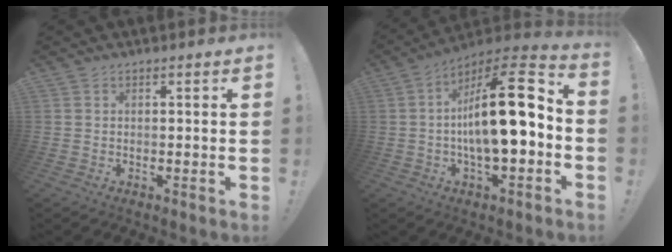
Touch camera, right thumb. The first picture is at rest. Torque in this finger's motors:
{"motor_torque": [2.17, 2.84, 1.54, -1.23, 0.27]}